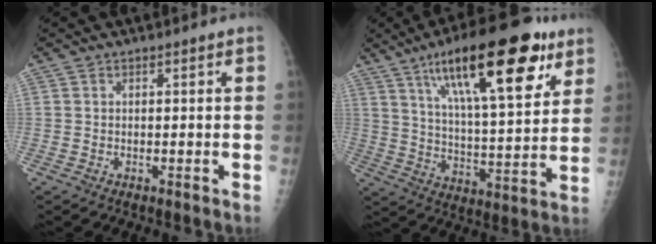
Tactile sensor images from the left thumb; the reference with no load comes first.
{"total": 24.2, "force": [13.1, 7.3, 19.0], "torque": [-0.276, -0.034, 0.212]}